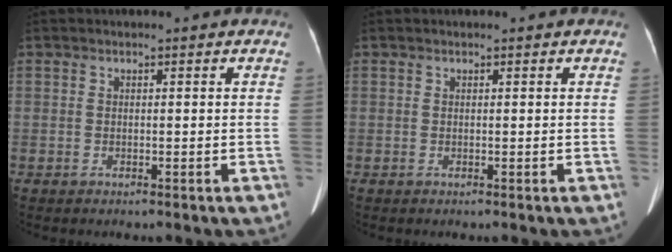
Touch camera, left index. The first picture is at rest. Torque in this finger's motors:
{"motor_torque": [-0.14, -0.66, 0.01, 0.00]}